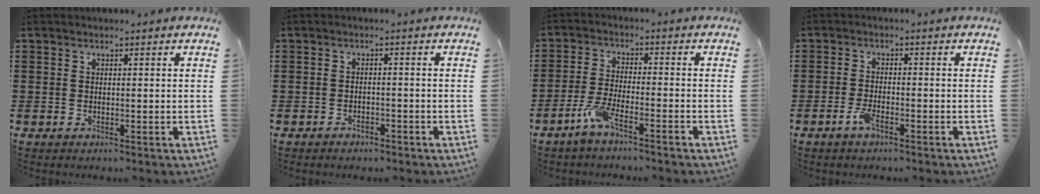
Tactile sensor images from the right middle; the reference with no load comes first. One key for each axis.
{"total": 1.4, "fx": -1.3, "fy": 0.3, "fz": 0.1, "tx": -0.006, "ty": 0.001, "tz": -0.029}
{"total": 5.2, "fx": -3.8, "fy": 0.6, "fz": 3.5, "tx": -0.084, "ty": -0.007, "tz": -0.075}
{"total": 2.9, "fx": -1.7, "fy": 0.7, "fz": 2.1, "tx": -0.059, "ty": -0.004, "tz": -0.039}